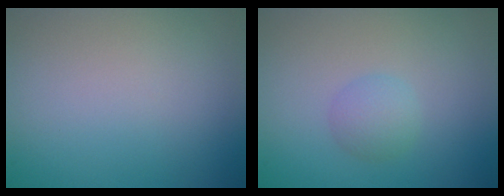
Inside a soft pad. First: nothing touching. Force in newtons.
{"total": 1.9, "press": 1.9, "slide": 0.1}